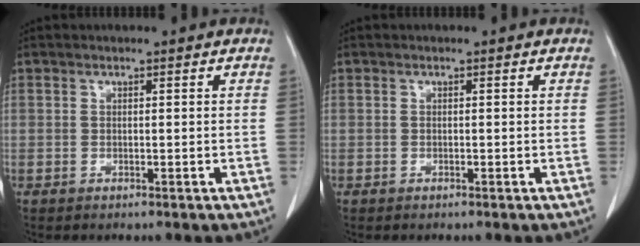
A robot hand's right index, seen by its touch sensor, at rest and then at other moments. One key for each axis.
{"total": 0.0}